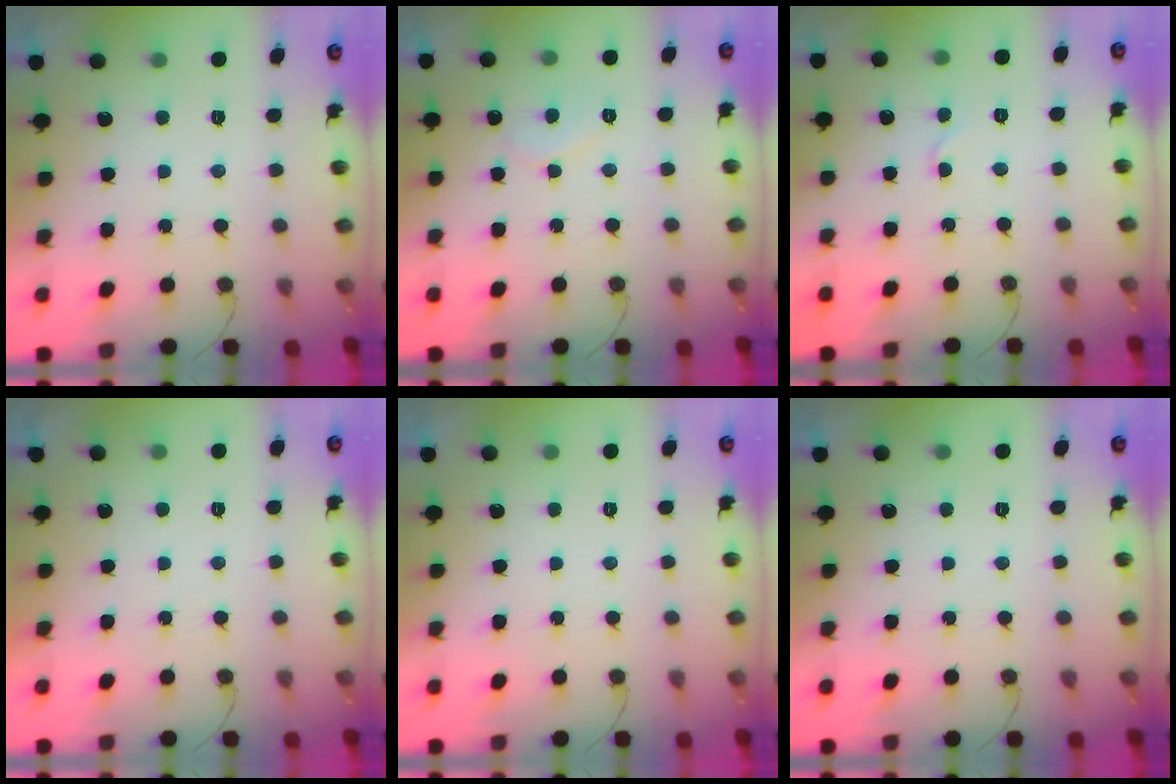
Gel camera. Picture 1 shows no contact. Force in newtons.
{"total": 6.4, "press": 6.4, "slide": 0.5}
{"total": 2.7, "press": 2.7, "slide": 0.3}
{"total": 1.7, "press": 1.7, "slide": 0.0}
{"total": 0.0}
{"total": 0.0}